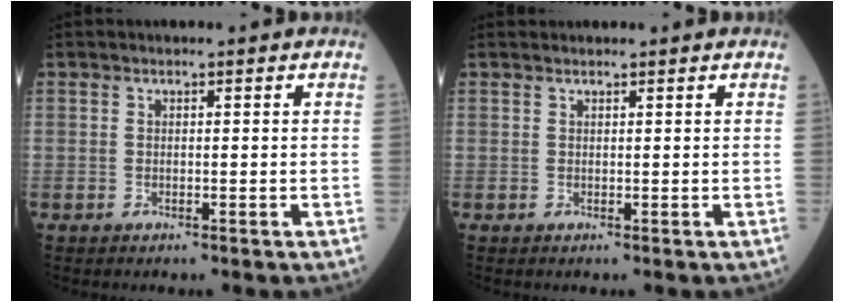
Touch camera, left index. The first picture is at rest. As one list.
[{"total": 0.8, "force": [0.8, 0.1, 0.0], "torque": [-0.007, 0.019, 0.018]}]